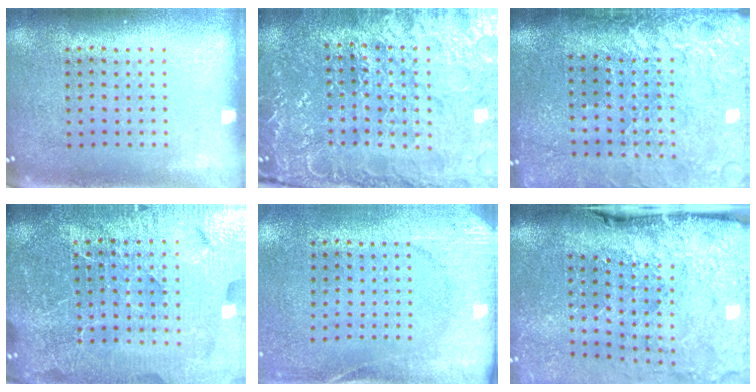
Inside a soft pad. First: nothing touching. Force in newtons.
{"total": 4.6, "press": 4.5, "slide": 1.1}
{"total": 4.3, "press": 3.5, "slide": 2.5}
{"total": 6.2, "press": 5.5, "slide": 3.0}
{"total": 2.7, "press": 2.2, "slide": 1.7}
{"total": 4.7, "press": 3.6, "slide": 3.0}